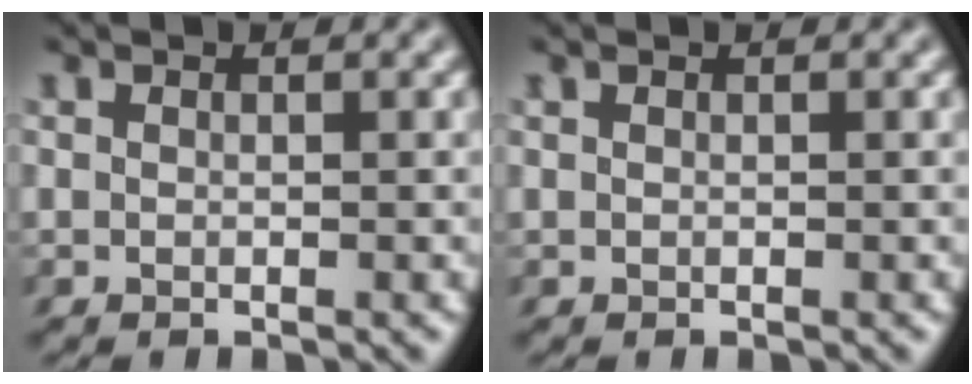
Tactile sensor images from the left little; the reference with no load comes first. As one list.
[{"total": 0.0}]